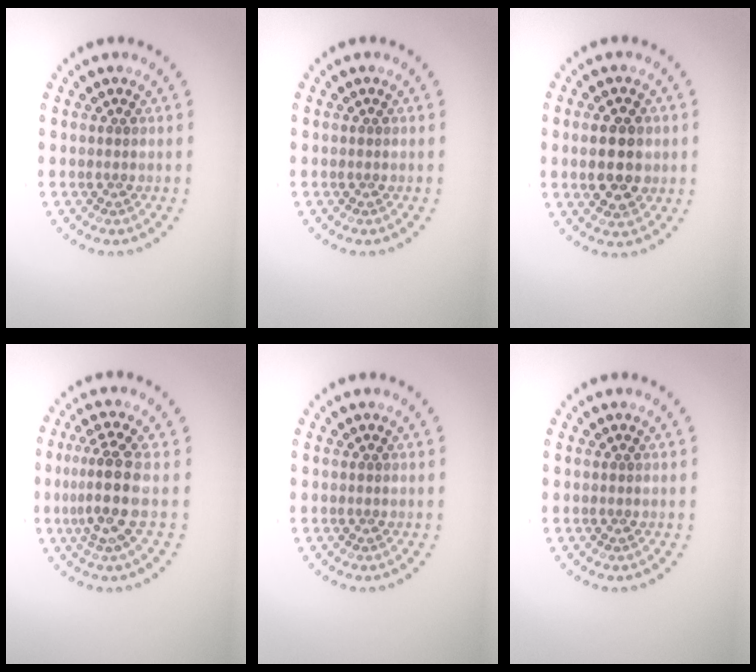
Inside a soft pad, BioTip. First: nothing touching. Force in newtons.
{"total": 0.0}
{"total": 4.5, "press": 4.5, "slide": 0.2}
{"total": 3.9, "press": 3.0, "slide": 2.4}
{"total": 0.0}
{"total": 0.0}